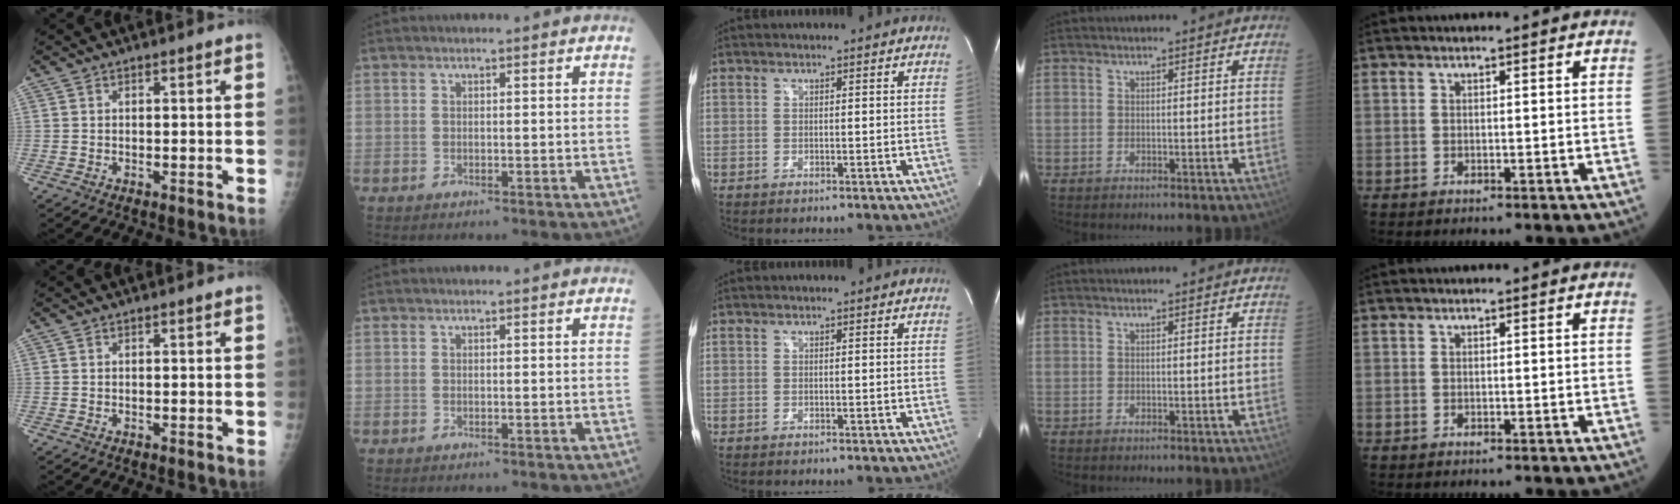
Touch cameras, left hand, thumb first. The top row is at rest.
{}